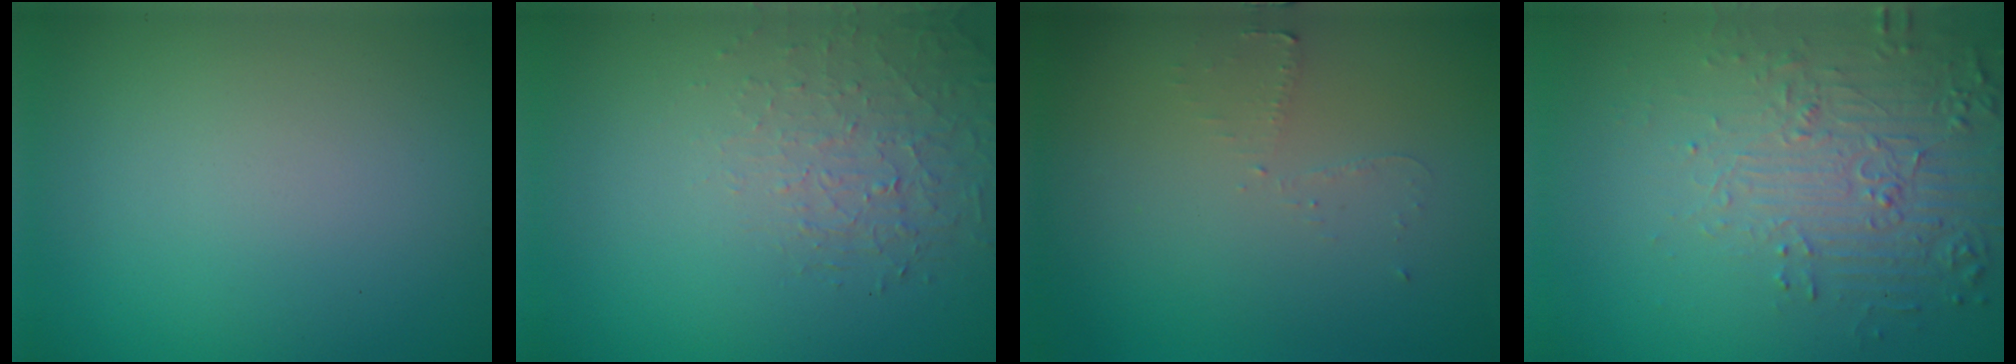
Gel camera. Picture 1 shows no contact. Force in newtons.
{"total": 1.5, "press": 0.8, "slide": 1.3}
{"total": 1.2, "press": 1.1, "slide": 0.3}
{"total": 5.9, "press": 3.9, "slide": 4.5}